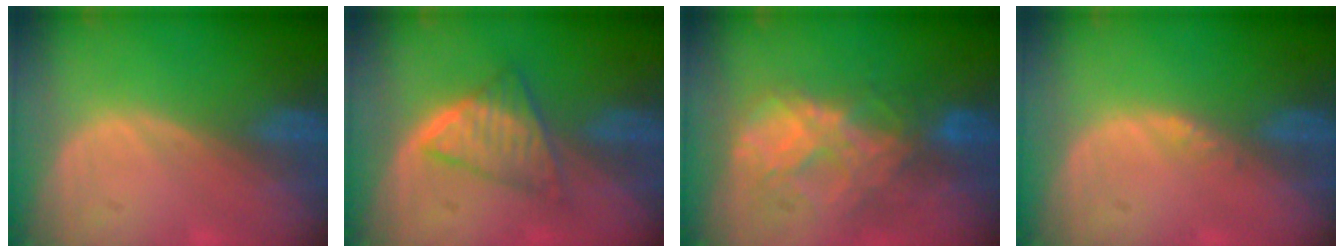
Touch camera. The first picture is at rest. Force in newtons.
{"total": 5.7, "press": 5.5, "slide": 1.6}
{"total": 8.8, "press": 7.6, "slide": 4.4}
{"total": 0.8, "press": 0.8, "slide": 0.1}